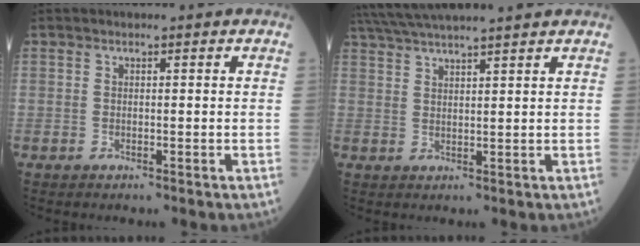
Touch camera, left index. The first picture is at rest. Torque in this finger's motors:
{"motor_torque": [0.55, -1.59, 0.09, 0.10]}